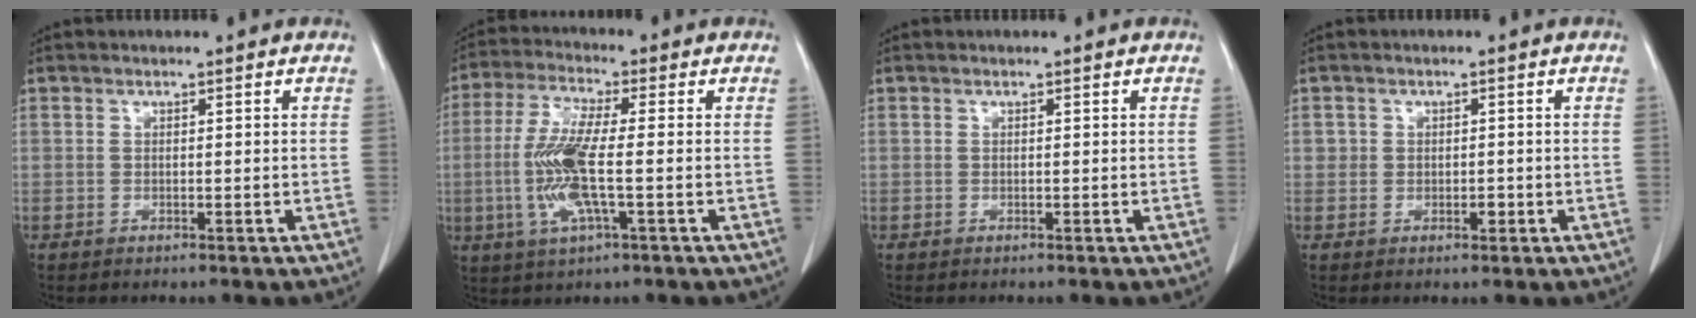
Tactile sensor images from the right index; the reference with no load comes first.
{"total": 10.3, "force": [-1.5, 1.3, 10.2], "torque": [-0.223, -0.007, -0.034]}
{"total": 0.0}
{"total": 1.9, "force": [-0.3, 1.6, 0.9], "torque": [-0.009, 0.003, -0.002]}